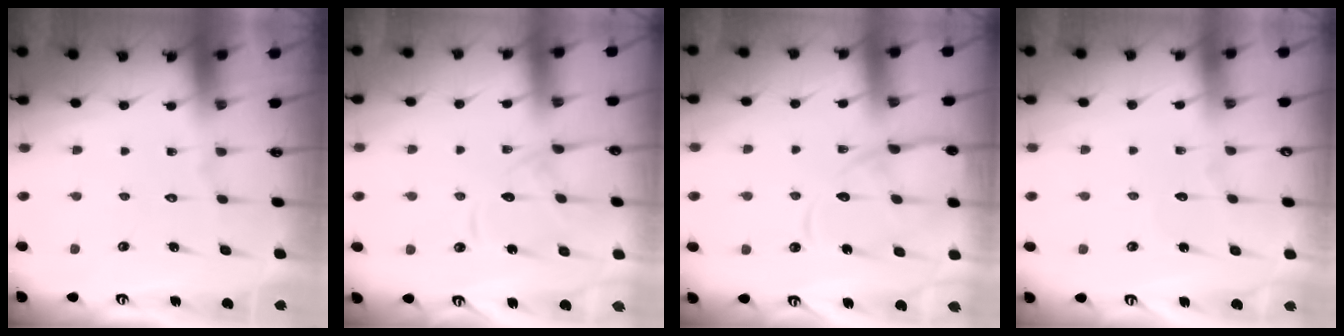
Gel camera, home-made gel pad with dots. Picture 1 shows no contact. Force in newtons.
{"total": 11.7, "press": 11.6, "slide": 1.3}
{"total": 13.2, "press": 13.1, "slide": 1.3}
{"total": 2.6, "press": 2.6, "slide": 0.3}